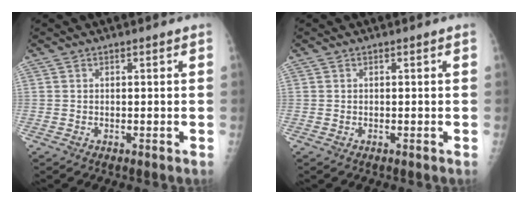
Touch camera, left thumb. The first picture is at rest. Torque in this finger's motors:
{"motor_torque": [0.00, 0.00, -0.03, -0.01, 0.00]}